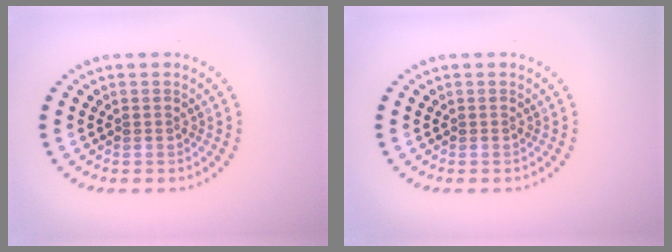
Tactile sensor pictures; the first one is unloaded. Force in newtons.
{"total": 0.0}